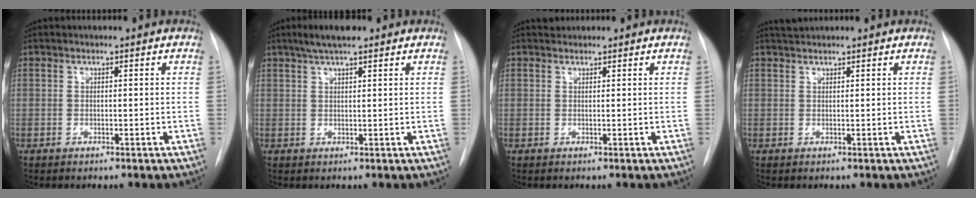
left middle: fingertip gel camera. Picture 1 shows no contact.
{"total": 4.7, "force": [3.4, 0.9, 3.2], "torque": [-0.063, 0.013, 0.058]}
{"total": 1.0, "force": [0.9, 0.3, -0.1], "torque": [-0.006, 0.011, 0.017]}
{"total": 1.5, "force": [1.5, 0.0, 0.3], "torque": [-0.010, 0.012, 0.032]}